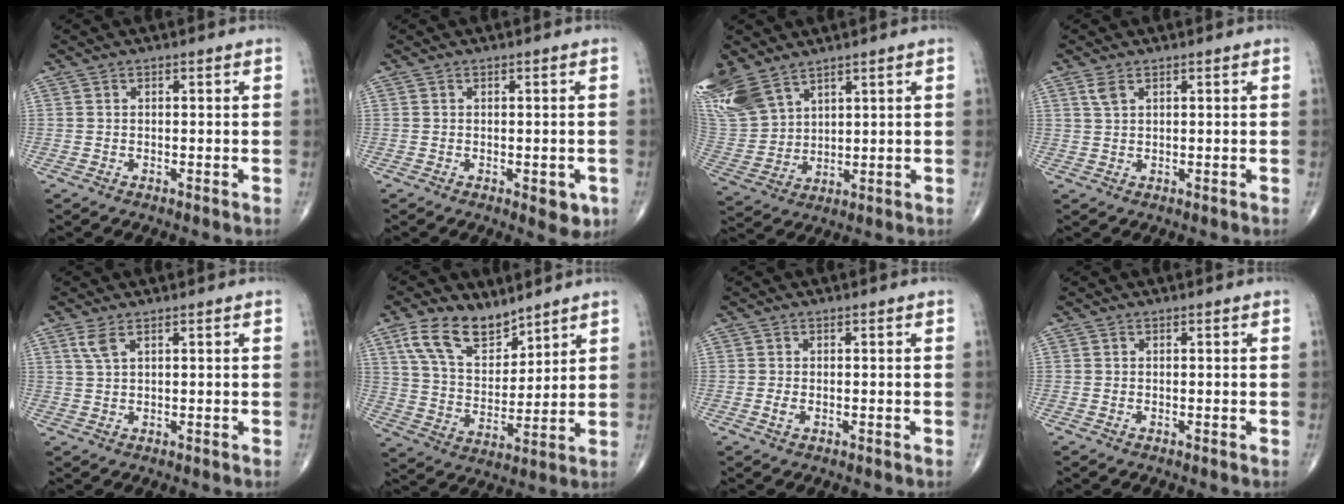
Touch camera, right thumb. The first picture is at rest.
{"total": 3.6, "force": [-1.2, 1.8, 2.8], "torque": [-0.014, -0.002, -0.011]}
{"total": 14.1, "force": [9.4, 7.8, 7.1], "torque": [-0.170, -0.018, 0.201]}
{"total": 2.0, "force": [1.2, 0.9, 1.3], "torque": [-0.031, 0.005, 0.029]}
{"total": 2.7, "force": [1.5, 0.8, 2.0], "torque": [-0.051, 0.005, 0.039]}
{"total": 12.7, "force": [8.5, 6.7, 6.6], "torque": [-0.099, -0.043, 0.169]}
{"total": 1.3, "force": [-0.3, 0.7, 1.1], "torque": [-0.020, 0.000, -0.005]}
{"total": 0.0}